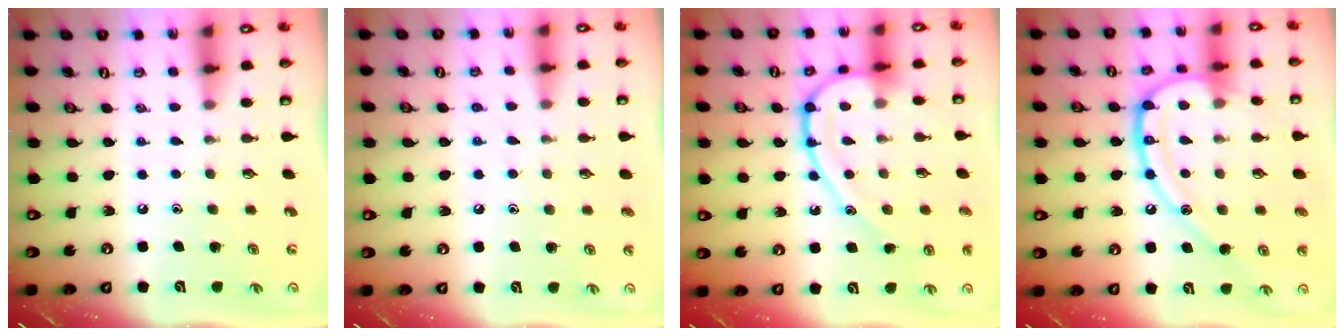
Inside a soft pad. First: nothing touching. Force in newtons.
{"total": 4.4, "press": 4.4, "slide": 0.4}
{"total": 14.7, "press": 14.7, "slide": 0.4}
{"total": 19.7, "press": 19.6, "slide": 1.9}